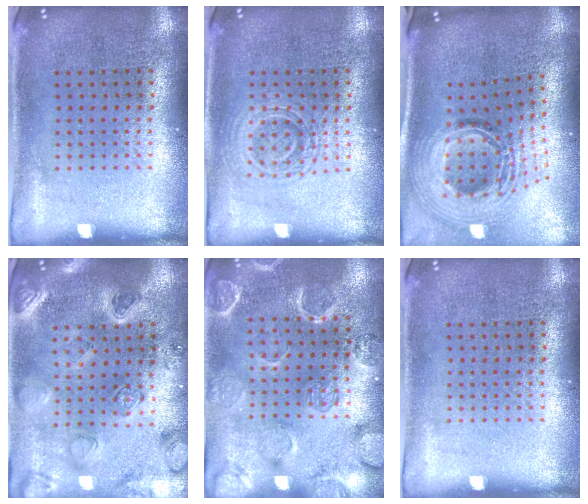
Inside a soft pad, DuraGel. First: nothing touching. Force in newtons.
{"total": 1.4, "press": 1.3, "slide": 0.3}
{"total": 2.6, "press": 1.8, "slide": 1.8}
{"total": 2.1, "press": 2.1, "slide": 0.4}
{"total": 2.5, "press": 2.5, "slide": 0.3}
{"total": 0.0}